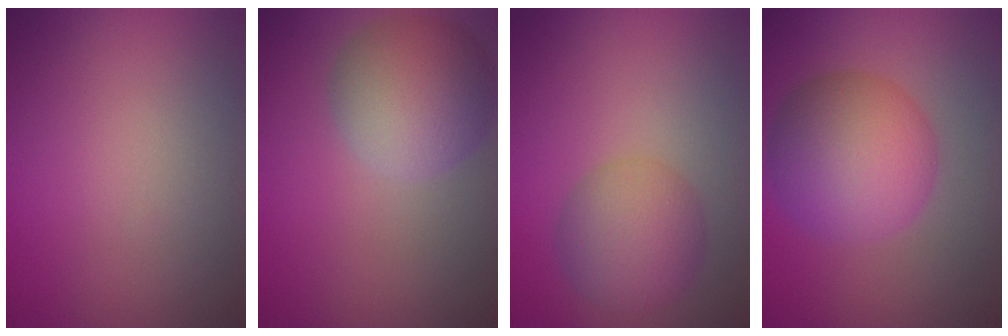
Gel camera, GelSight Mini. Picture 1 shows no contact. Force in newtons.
{"total": 6.9, "press": 6.9, "slide": 0.2}
{"total": 4.9, "press": 4.9, "slide": 0.2}
{"total": 8.0, "press": 8.0, "slide": 0.1}